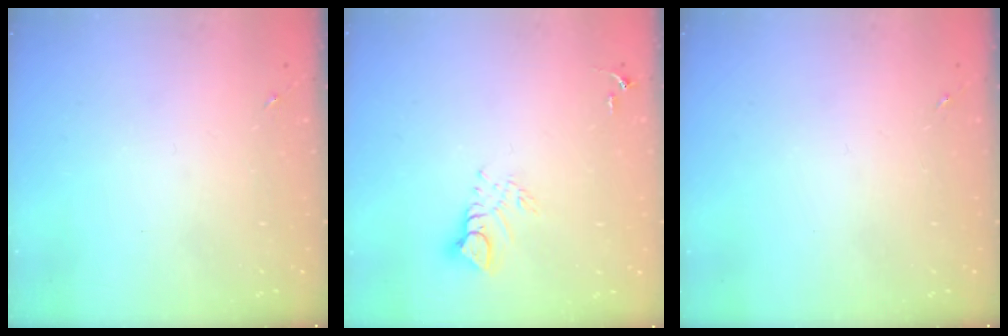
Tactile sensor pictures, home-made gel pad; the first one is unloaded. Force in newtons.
{"total": 7.2, "press": 7.1, "slide": 0.7}
{"total": 0.0}